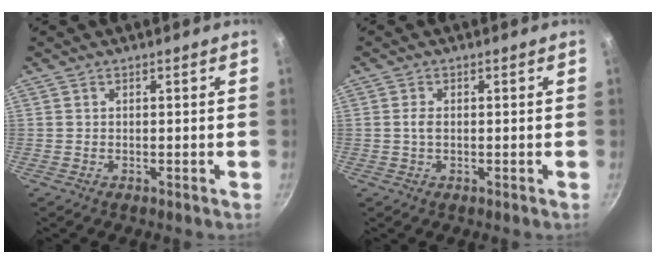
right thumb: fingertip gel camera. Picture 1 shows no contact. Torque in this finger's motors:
{"motor_torque": [0.41, 0.70, 0.58, 0.05, 0.05]}